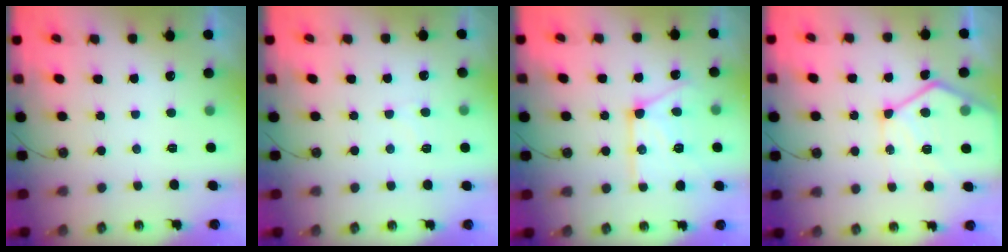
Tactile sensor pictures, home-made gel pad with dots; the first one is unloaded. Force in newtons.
{"total": 5.0, "press": 4.9, "slide": 0.6}
{"total": 15.8, "press": 15.8, "slide": 1.2}
{"total": 15.0, "press": 14.9, "slide": 1.5}